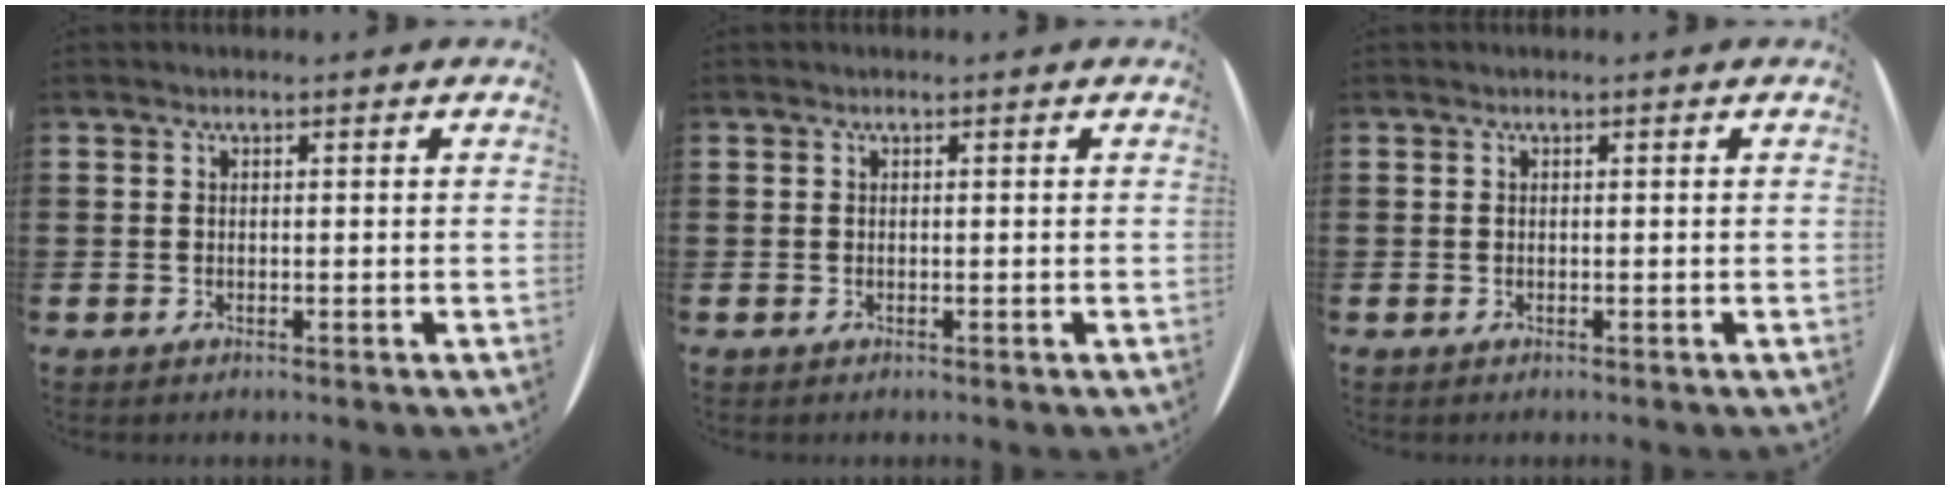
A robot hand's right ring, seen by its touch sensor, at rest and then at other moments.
{"total": 0.0}
{"total": 0.0}